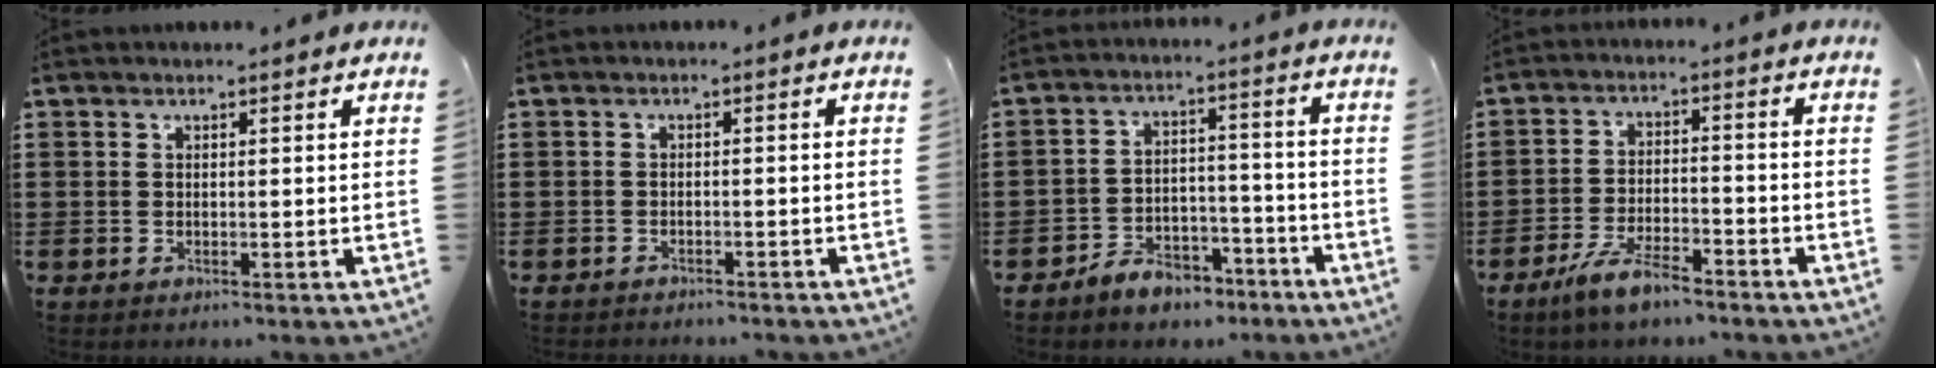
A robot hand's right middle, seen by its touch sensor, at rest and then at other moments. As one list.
[{"total": 1.1, "force": [-1.1, 0.0, 0.0], "torque": [-0.004, -0.001, -0.023]}, {"total": 5.1, "force": [-4.7, 1.7, 0.9], "torque": [-0.015, 0.015, -0.092]}, {"total": 5.9, "force": [-4.8, 1.1, 3.3], "torque": [-0.072, -0.004, -0.092]}]